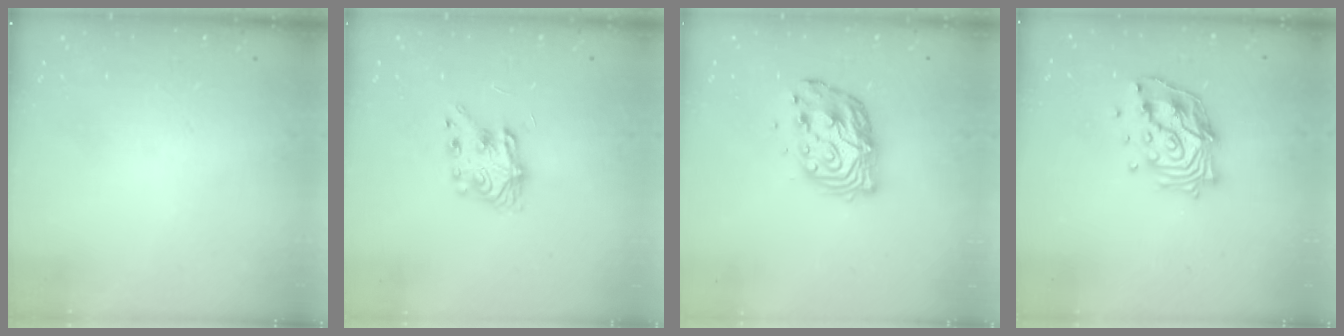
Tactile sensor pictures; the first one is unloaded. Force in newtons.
{"total": 7.1, "press": 7.1, "slide": 0.4}
{"total": 11.1, "press": 11.1, "slide": 1.1}
{"total": 13.5, "press": 13.4, "slide": 1.0}